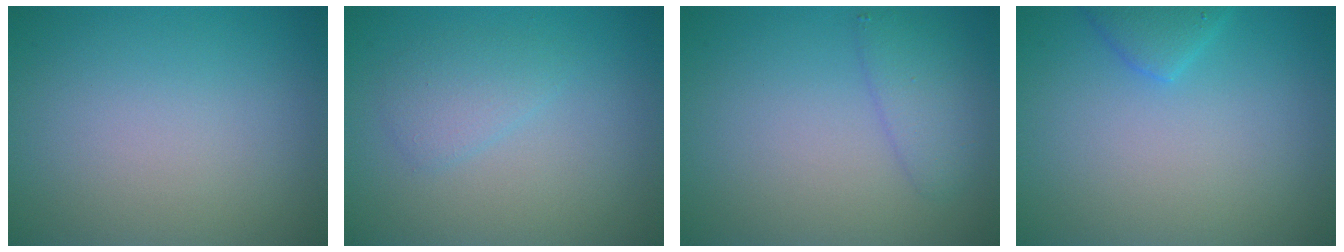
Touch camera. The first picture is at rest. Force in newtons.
{"total": 1.7, "press": 1.7, "slide": 0.1}
{"total": 2.3, "press": 2.3, "slide": 0.1}
{"total": 1.9, "press": 1.9, "slide": 0.1}